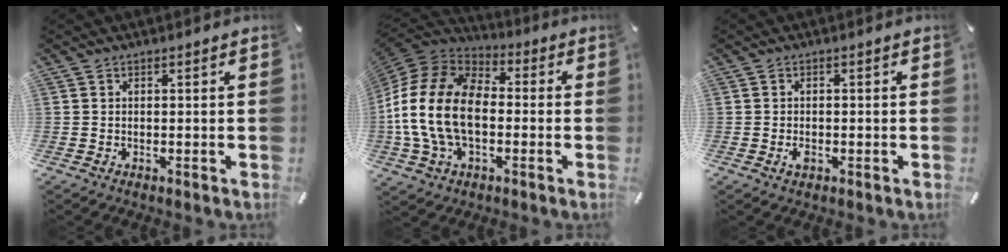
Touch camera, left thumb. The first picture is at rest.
{"total": 18.7, "force": [-3.8, 12.6, 13.3], "torque": [-0.286, 0.029, -0.071]}
{"total": 2.0, "force": [-0.7, 1.1, 1.5], "torque": [-0.034, 0.000, -0.015]}